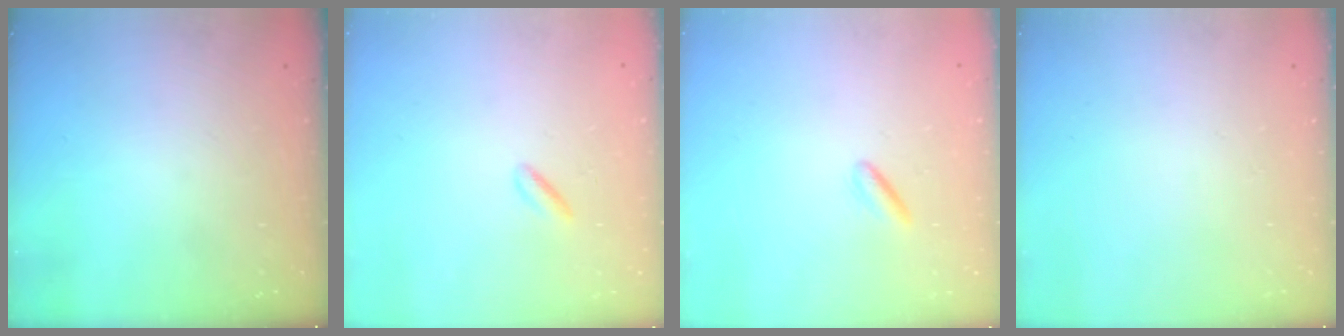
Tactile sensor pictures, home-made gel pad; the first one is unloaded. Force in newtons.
{"total": 1.7, "press": 1.5, "slide": 0.7}
{"total": 1.3, "press": 1.2, "slide": 0.5}
{"total": 0.0}